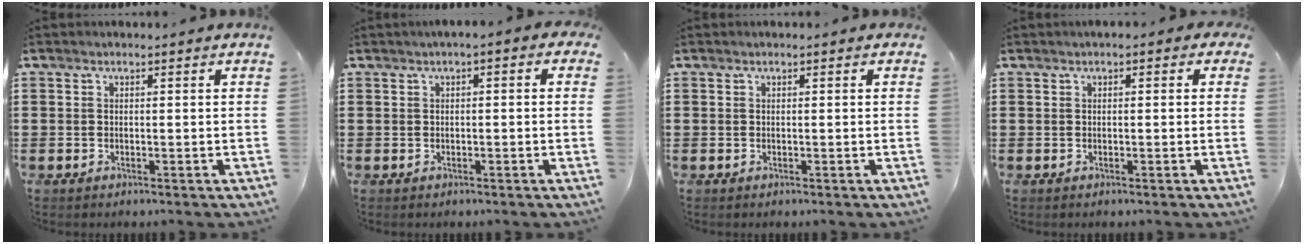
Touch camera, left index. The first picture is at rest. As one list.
[{"total": 1.2, "force": [-0.4, 0.4, 1.0], "torque": [-0.019, 0.002, -0.010]}, {"total": 0.0}, {"total": 0.9, "force": [-0.1, 0.5, 0.7], "torque": [-0.015, 0.004, -0.003]}]